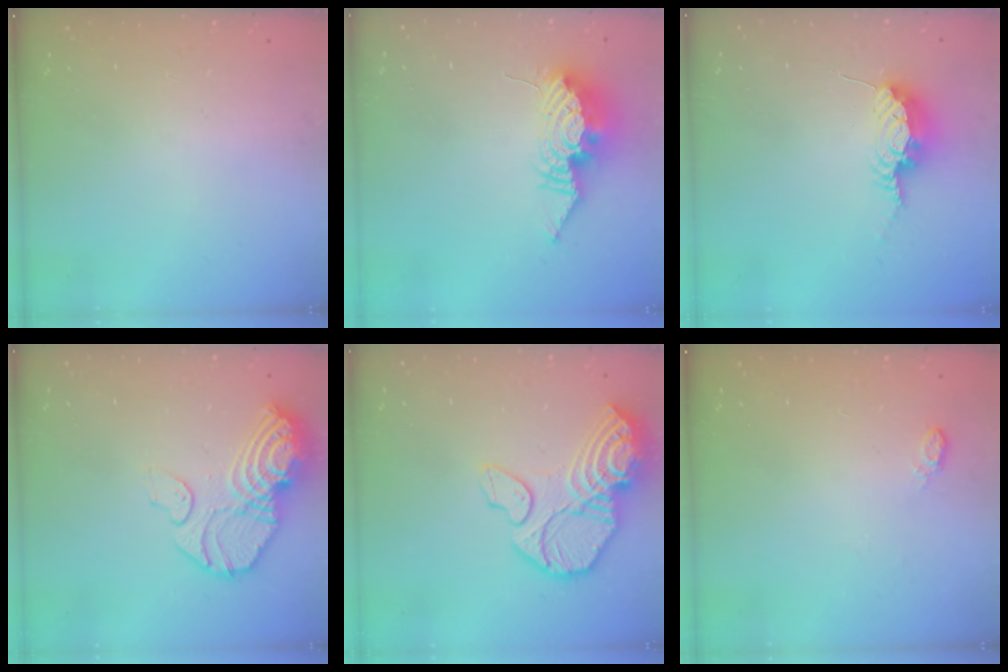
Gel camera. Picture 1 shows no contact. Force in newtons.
{"total": 11.7, "press": 11.6, "slide": 1.1}
{"total": 8.4, "press": 8.4, "slide": 0.9}
{"total": 14.7, "press": 14.6, "slide": 1.5}
{"total": 19.3, "press": 19.2, "slide": 2.0}
{"total": 5.4, "press": 5.4, "slide": 0.7}